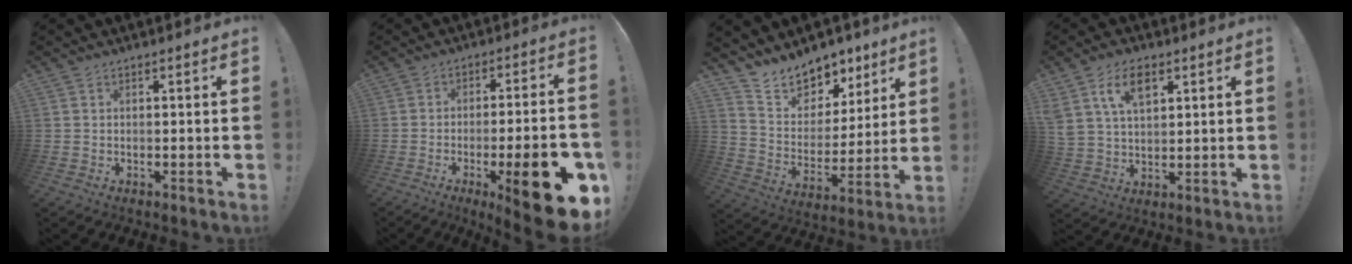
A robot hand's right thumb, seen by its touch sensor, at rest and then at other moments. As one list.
[{"total": 16.8, "force": [-6.8, 3.5, 15.0], "torque": [-0.195, 0.024, -0.093]}, {"total": 12.8, "force": [10.9, 6.3, 2.1], "torque": [-0.055, -0.085, 0.205]}, {"total": 10.0, "force": [5.2, 5.7, 6.4], "torque": [-0.118, -0.003, 0.098]}]